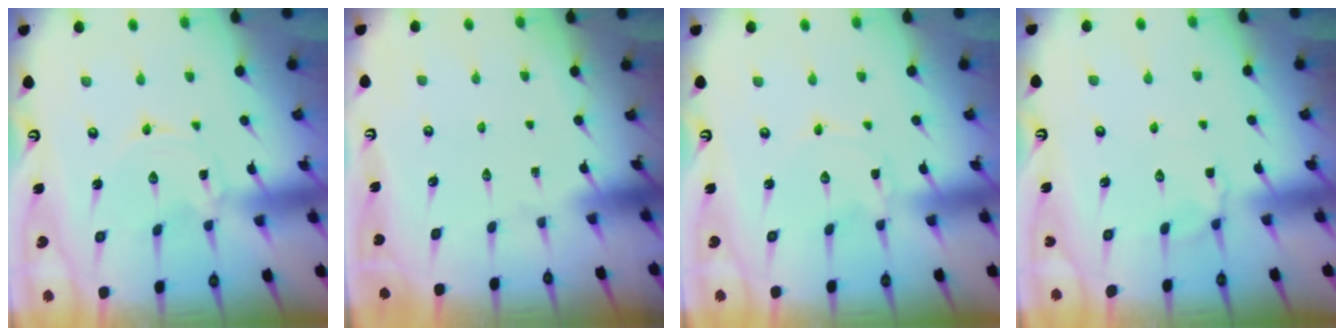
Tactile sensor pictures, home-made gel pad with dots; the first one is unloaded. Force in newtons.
{"total": 0.0}
{"total": 1.1, "press": 1.1, "slide": 0.2}
{"total": 3.8, "press": 3.6, "slide": 1.2}